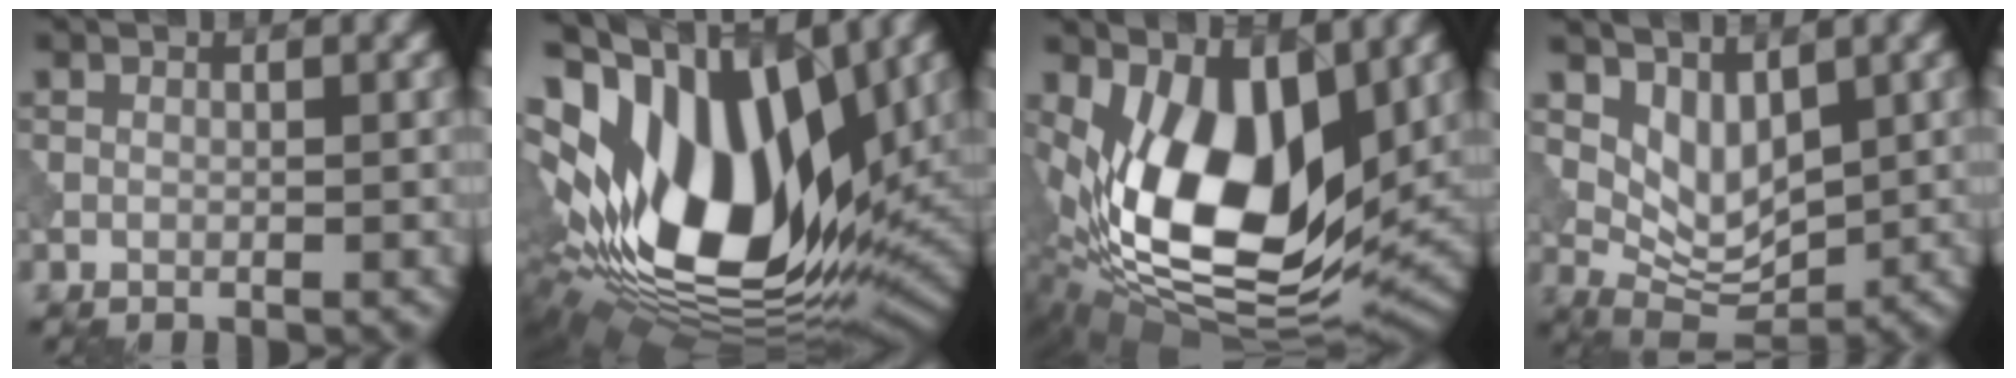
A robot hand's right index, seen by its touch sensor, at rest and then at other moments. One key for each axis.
{"total": 19.3, "fx": 1.8, "fy": 10.5, "fz": 16.1, "tx": -0.306, "ty": -0.005, "tz": 0.032}
{"total": 13.5, "fx": 1.8, "fy": 7.0, "fz": 11.4, "tx": -0.193, "ty": -0.016, "tz": 0.027}
{"total": 4.3, "fx": 2.2, "fy": 2.2, "fz": 2.9, "tx": -0.060, "ty": -0.016, "tz": 0.045}